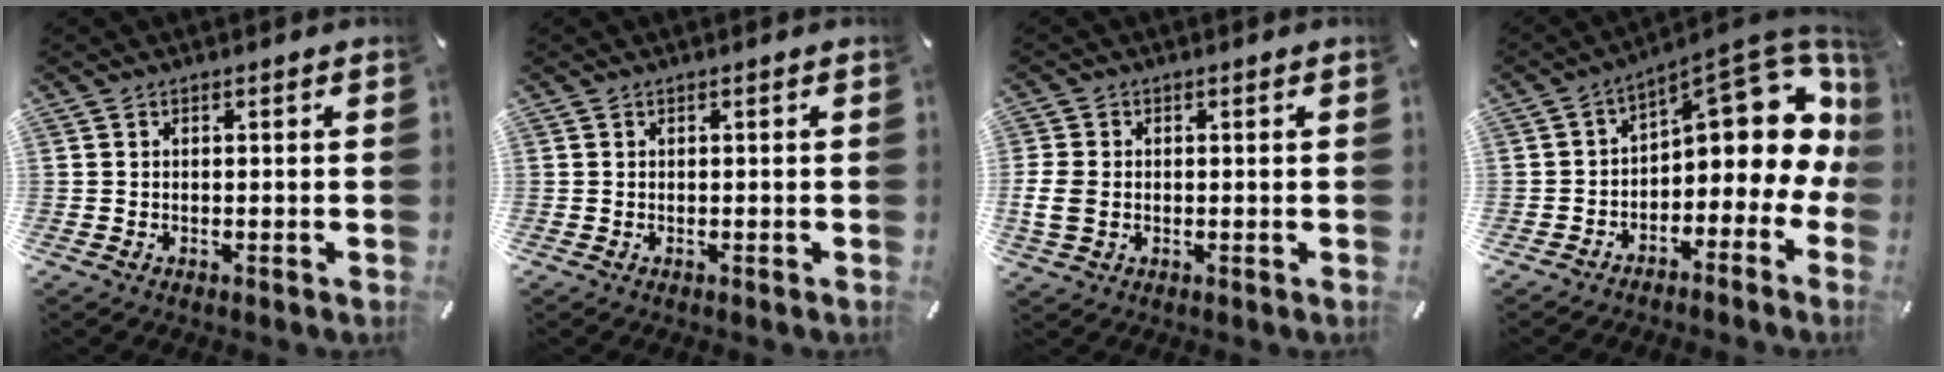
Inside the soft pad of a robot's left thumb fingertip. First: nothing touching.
{"total": 0.0}
{"total": 4.8, "force": [-0.1, 3.7, 3.1], "torque": [-0.068, 0.005, -0.001]}
{"total": 12.7, "force": [6.1, 6.5, 9.0], "torque": [-0.107, -0.059, 0.098]}